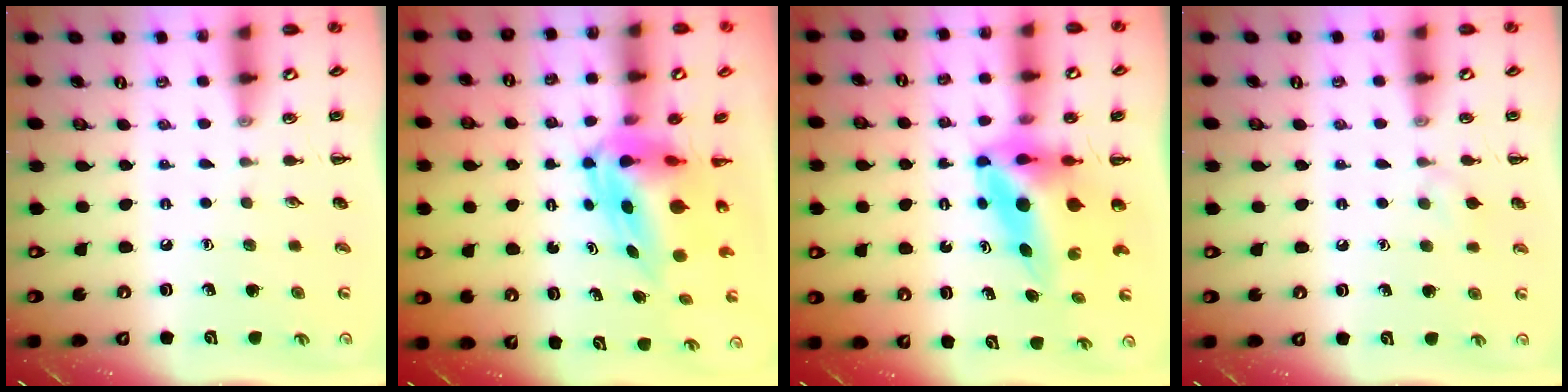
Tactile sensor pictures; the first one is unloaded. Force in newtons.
{"total": 7.6, "press": 7.3, "slide": 2.1}
{"total": 7.5, "press": 7.3, "slide": 1.7}
{"total": 5.4, "press": 5.0, "slide": 1.9}